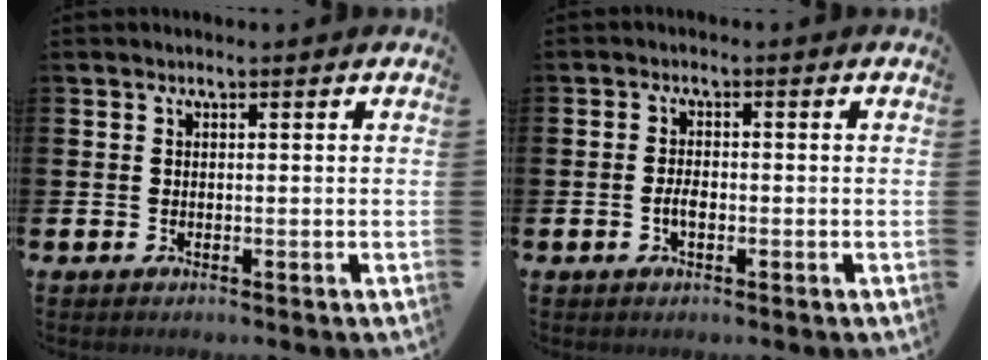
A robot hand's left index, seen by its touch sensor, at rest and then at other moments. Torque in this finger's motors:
{"motor_torque": [0.35, 0.11, 0.06, 0.05]}